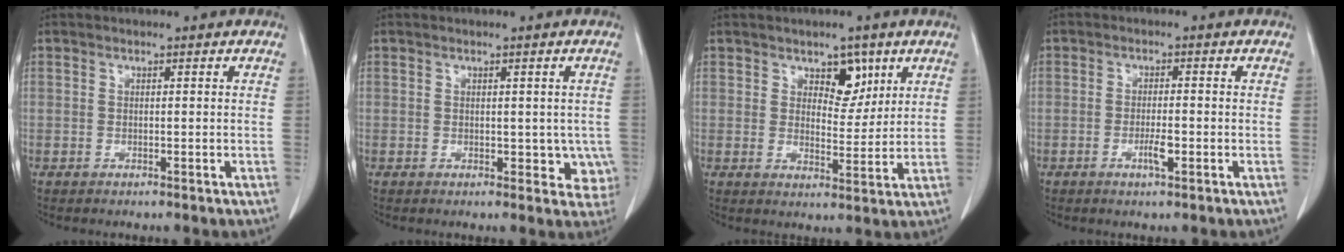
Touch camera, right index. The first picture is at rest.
{"total": 4.1, "force": [-0.3, 2.8, 2.9], "torque": [-0.012, 0.005, 0.000]}
{"total": 5.1, "force": [2.9, 2.9, 3.1], "torque": [-0.034, -0.001, 0.044]}
{"total": 2.9, "force": [-1.2, 0.4, 2.6], "torque": [-0.047, 0.000, -0.019]}